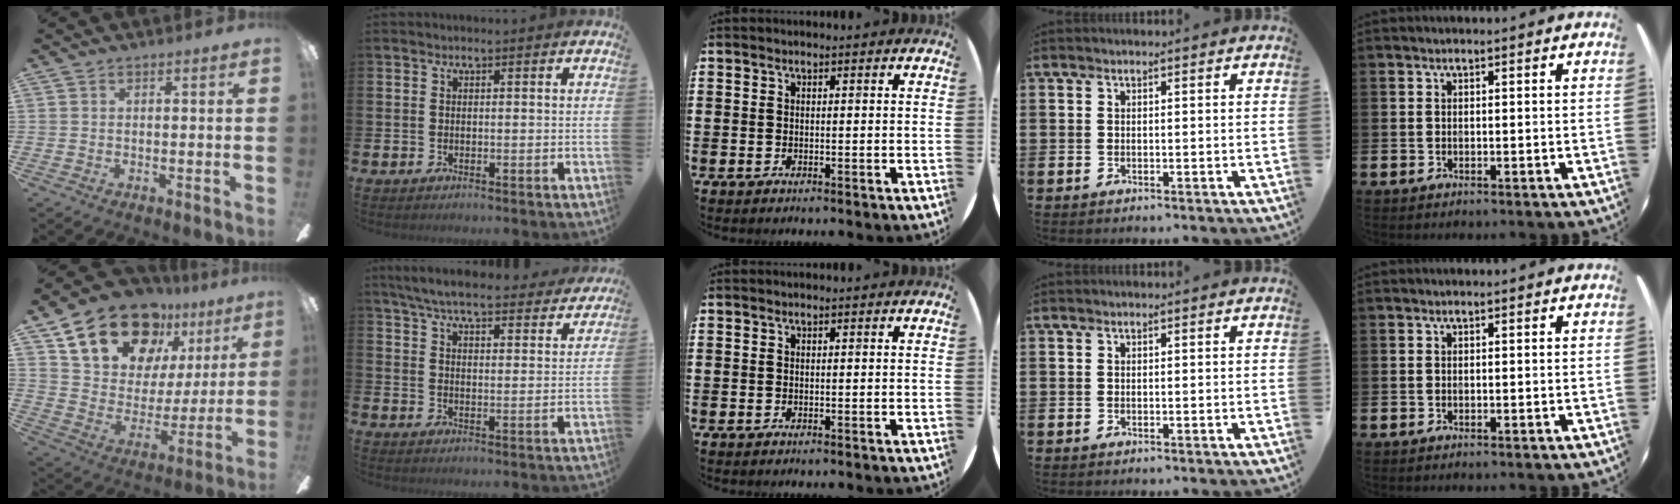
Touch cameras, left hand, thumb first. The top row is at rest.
{"thumb": {"total": 22.1, "force": [14.6, 12.8, 10.5], "torque": [-0.186, -0.077, 0.269]}, "index": {"total": 6.9, "force": [6.5, 0.9, 2.4], "torque": [-0.062, -0.039, 0.112]}}